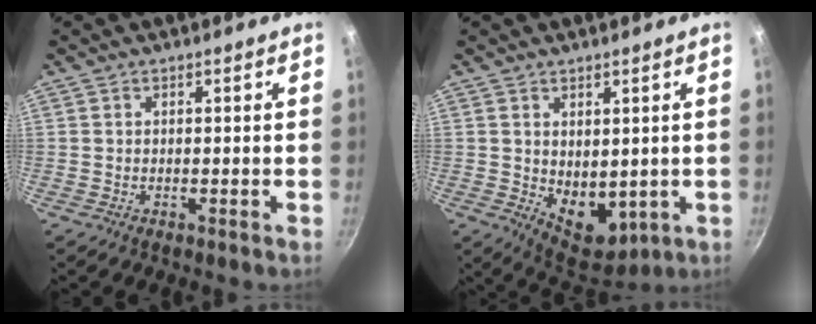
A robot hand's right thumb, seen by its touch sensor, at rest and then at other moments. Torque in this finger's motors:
{"motor_torque": [-0.38, 0.64, 0.01, 0.06, 0.08]}